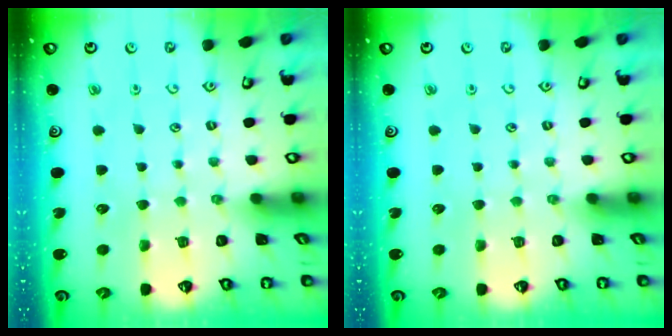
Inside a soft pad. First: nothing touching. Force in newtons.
{"total": 0.0}